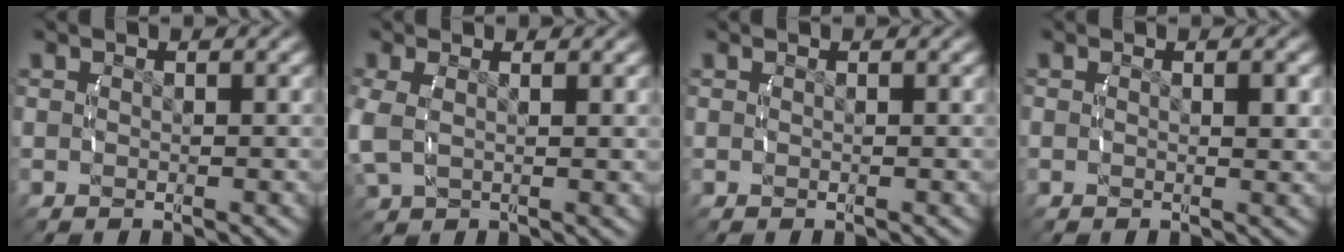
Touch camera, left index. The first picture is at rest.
{"total": 2.7, "force": [0.6, 1.6, 2.1], "torque": [-0.068, -0.011, 0.024]}
{"total": 0.0}
{"total": 1.3, "force": [0.0, 0.5, 1.2], "torque": [-0.021, -0.004, 0.000]}